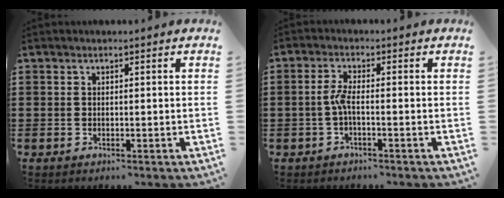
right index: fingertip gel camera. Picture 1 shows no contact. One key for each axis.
{"total": 3.1, "fx": -0.8, "fy": 0.6, "fz": 2.9, "tx": -0.072, "ty": -0.003, "tz": -0.021}